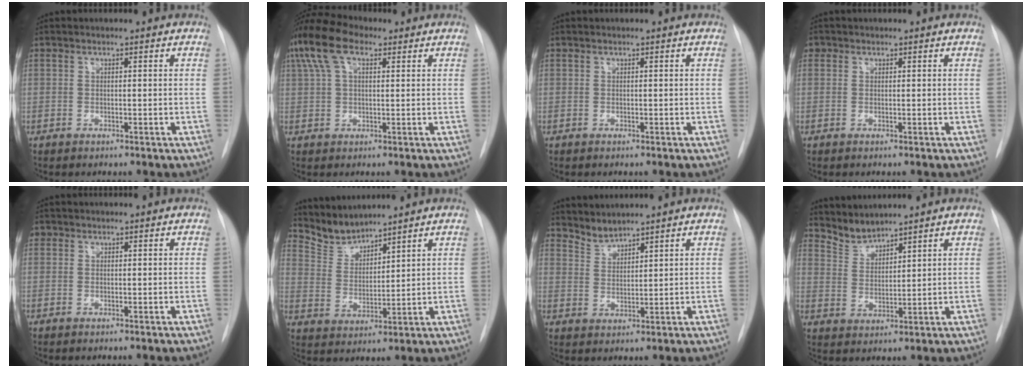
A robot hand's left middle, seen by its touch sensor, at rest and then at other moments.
{"total": 8.4, "force": [4.2, 3.7, 6.3], "torque": [-0.146, 0.036, 0.079]}
{"total": 0.0}
{"total": 1.0, "force": [0.4, 0.8, 0.1], "torque": [0.006, 0.007, 0.004]}
{"total": 0.8, "force": [0.4, 0.7, 0.1], "torque": [0.006, 0.007, 0.004]}
{"total": 5.7, "force": [5.7, 0.6, 0.0], "torque": [-0.010, -0.001, 0.126]}
{"total": 3.0, "force": [2.9, 0.0, -0.3], "torque": [0.004, -0.001, 0.064]}
{"total": 4.0, "force": [4.0, 0.2, -0.3], "torque": [0.000, 0.000, 0.089]}